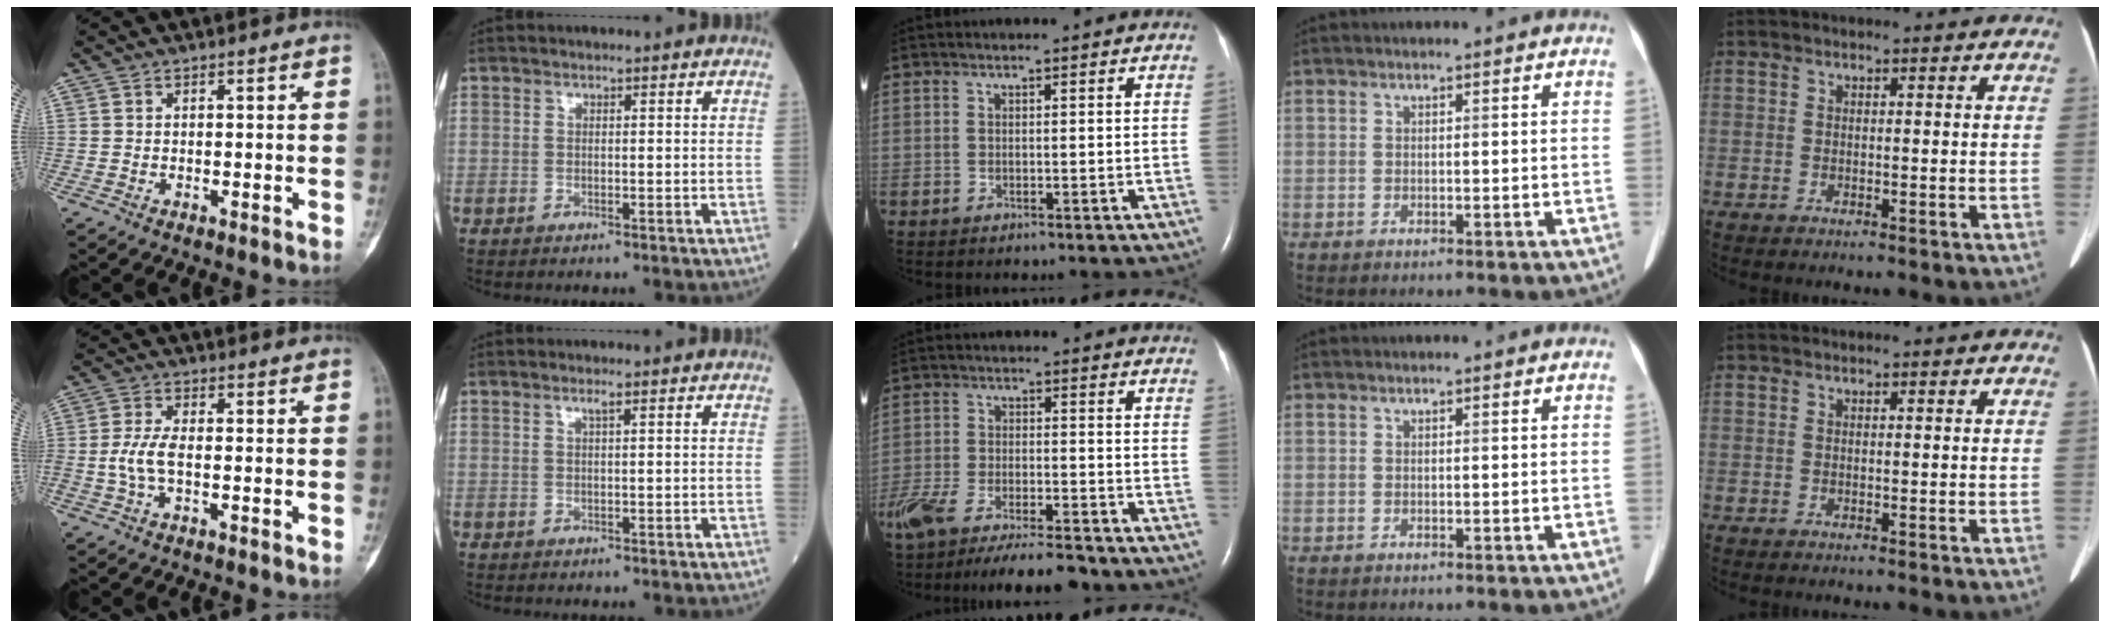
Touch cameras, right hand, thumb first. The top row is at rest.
{"thumb": {"total": 5.1, "force": [-1.0, 2.2, 4.5], "torque": [-0.112, 0.011, -0.021]}, "index": {"total": 0.9, "force": [0.5, -0.1, 0.7], "torque": [-0.016, 0.000, 0.010]}, "middle": {"total": 15.8, "force": [-13.5, 2.8, 7.6], "torque": [-0.153, -0.019, -0.217]}}